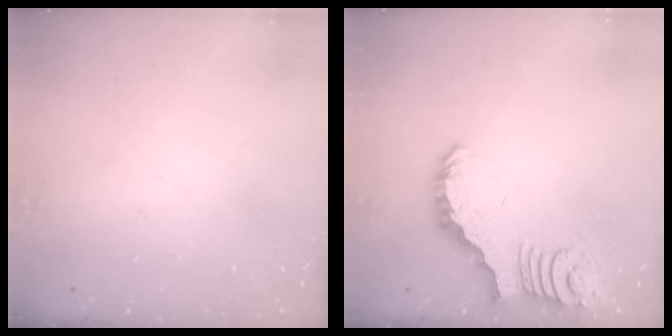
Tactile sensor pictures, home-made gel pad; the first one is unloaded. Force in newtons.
{"total": 2.4, "press": 2.4, "slide": 0.5}